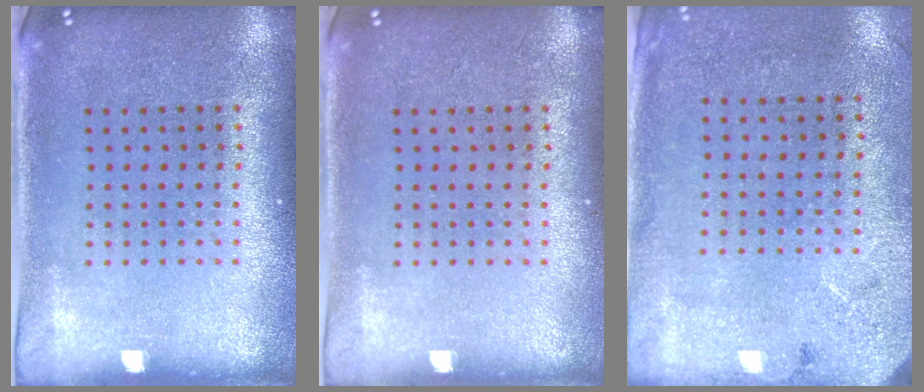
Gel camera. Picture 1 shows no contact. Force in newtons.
{"total": 0.0}
{"total": 2.6, "press": 2.1, "slide": 1.6}